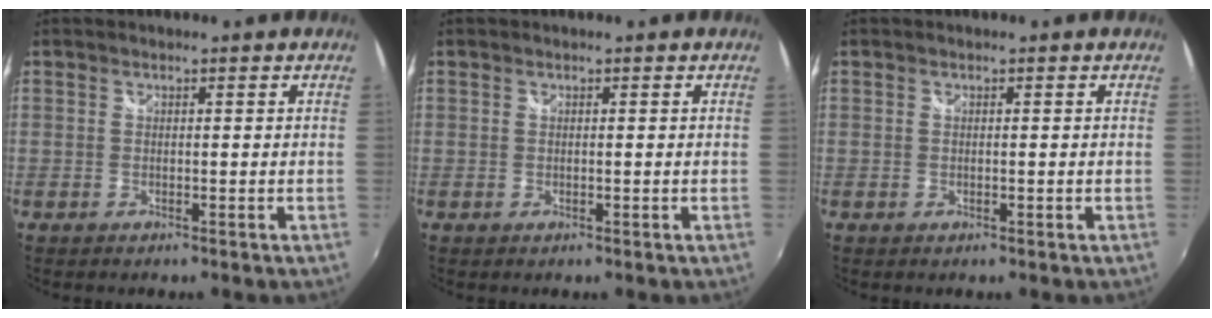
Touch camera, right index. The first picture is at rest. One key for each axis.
{"total": 0.0}
{"total": 0.5, "fx": 0.0, "fy": 0.1, "fz": 0.5, "tx": -0.010, "ty": 0.002, "tz": -0.002}